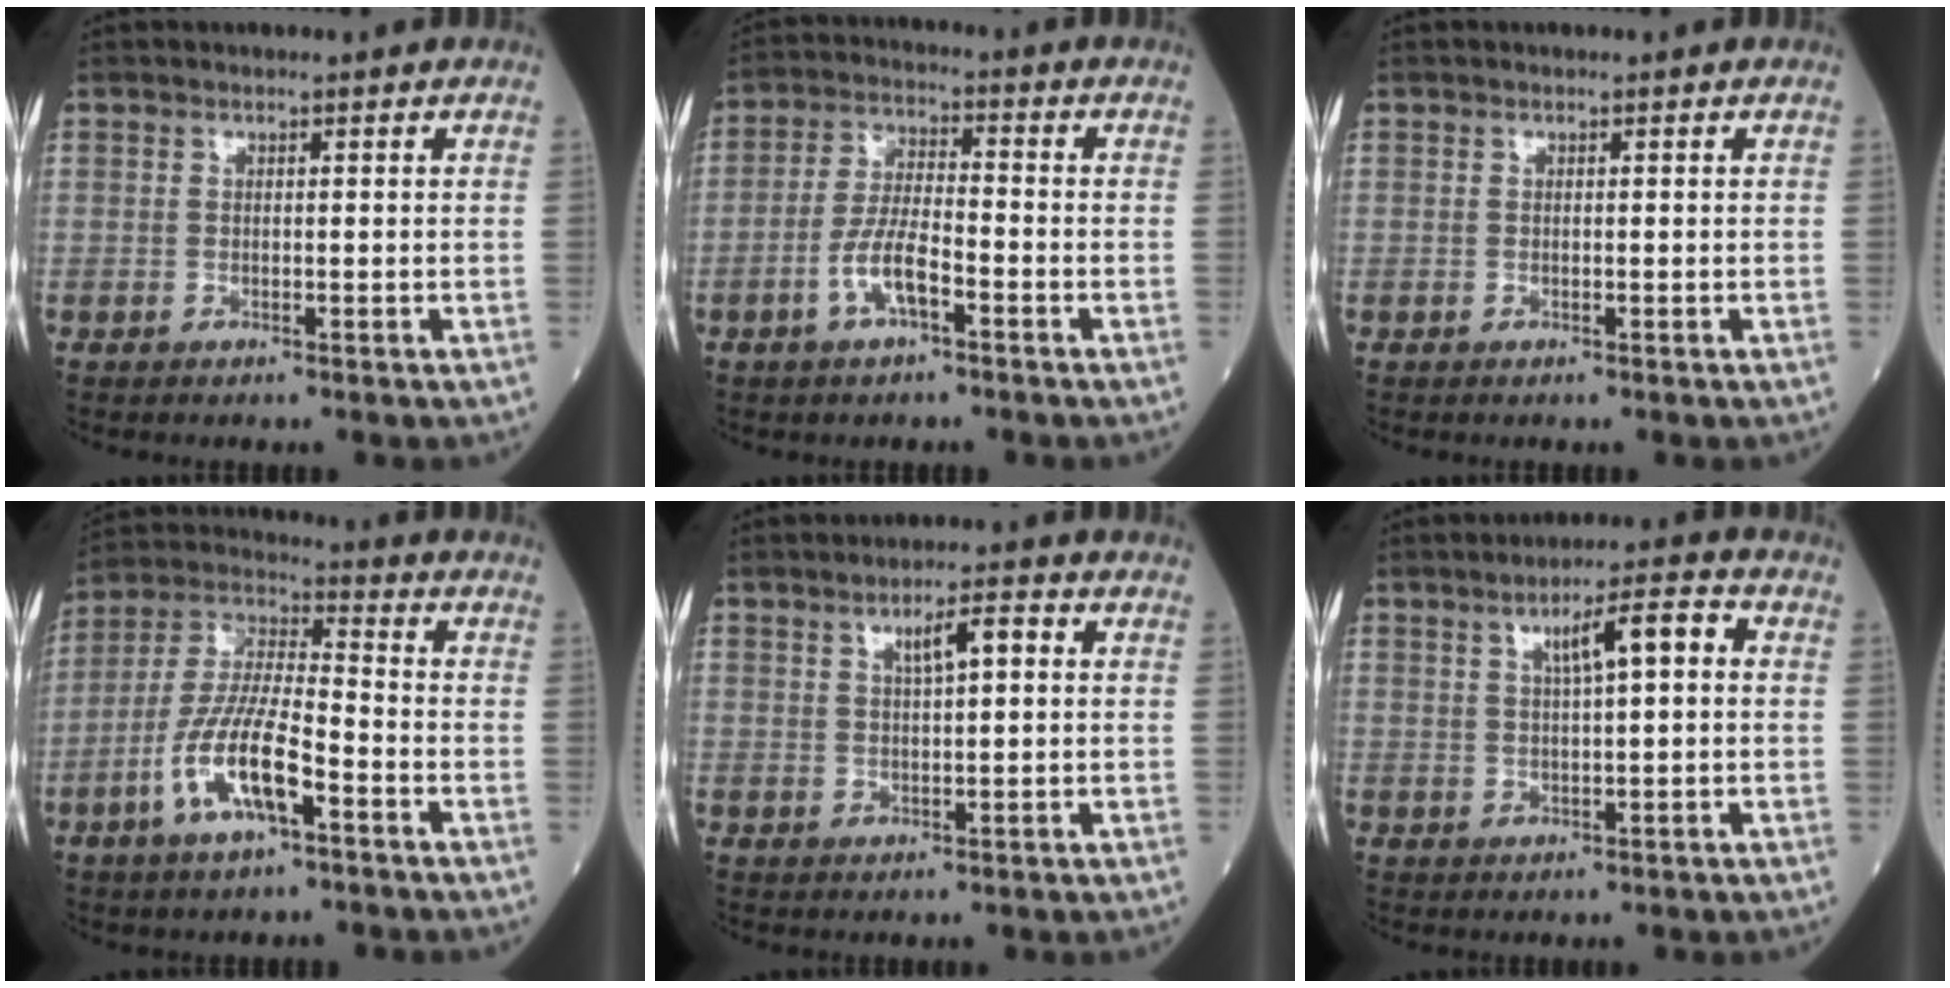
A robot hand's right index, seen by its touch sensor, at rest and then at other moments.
{"total": 6.7, "force": [-2.9, 2.0, 5.7], "torque": [-0.115, 0.005, -0.056]}
{"total": 0.0}
{"total": 12.4, "force": [-5.1, 3.1, 10.8], "torque": [-0.224, 0.001, -0.098]}
{"total": 4.3, "force": [1.3, 0.9, 4.0], "torque": [-0.068, 0.009, 0.023]}
{"total": 6.5, "force": [1.7, 1.0, 6.2], "torque": [-0.102, 0.017, 0.026]}